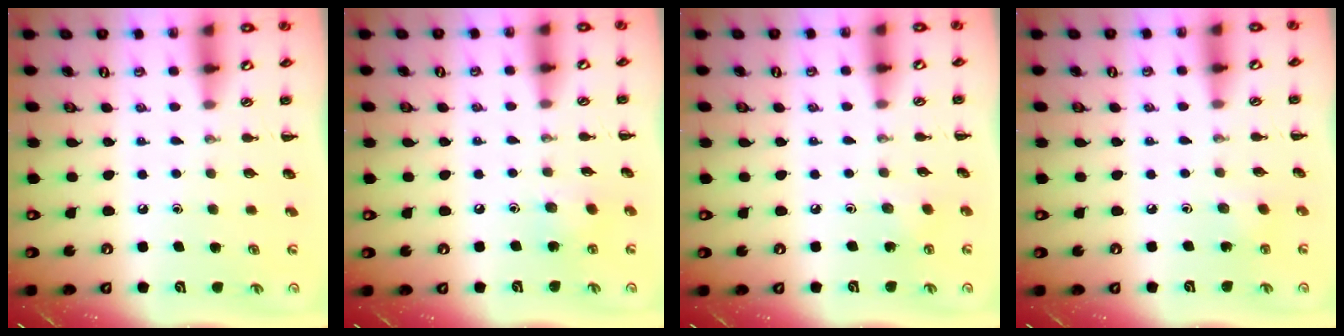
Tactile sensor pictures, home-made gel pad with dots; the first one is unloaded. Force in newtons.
{"total": 6.1, "press": 5.9, "slide": 1.3}
{"total": 2.6, "press": 2.4, "slide": 0.8}
{"total": 2.6, "press": 2.5, "slide": 0.9}